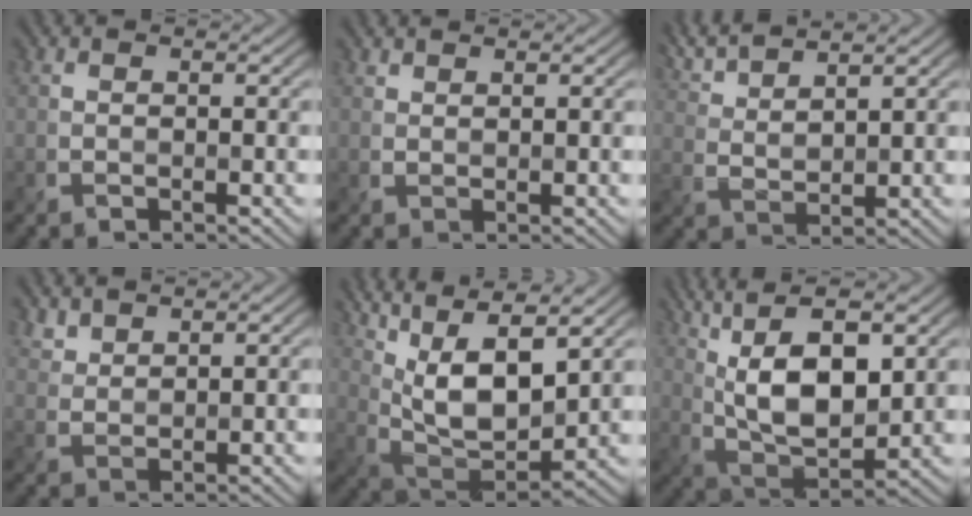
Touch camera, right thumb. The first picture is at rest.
{"total": 1.1, "force": [1.0, 0.2, 0.3], "torque": [-0.012, 0.000, 0.025]}
{"total": 5.8, "force": [4.8, 1.0, 3.1], "torque": [-0.079, 0.011, 0.099]}
{"total": 2.8, "force": [2.5, 0.9, 0.9], "torque": [-0.026, -0.004, 0.063]}
{"total": 16.2, "force": [7.9, 6.4, 12.7], "torque": [-0.282, 0.017, 0.145]}
{"total": 14.6, "force": [5.4, 6.1, 12.1], "torque": [-0.245, 0.018, 0.091]}